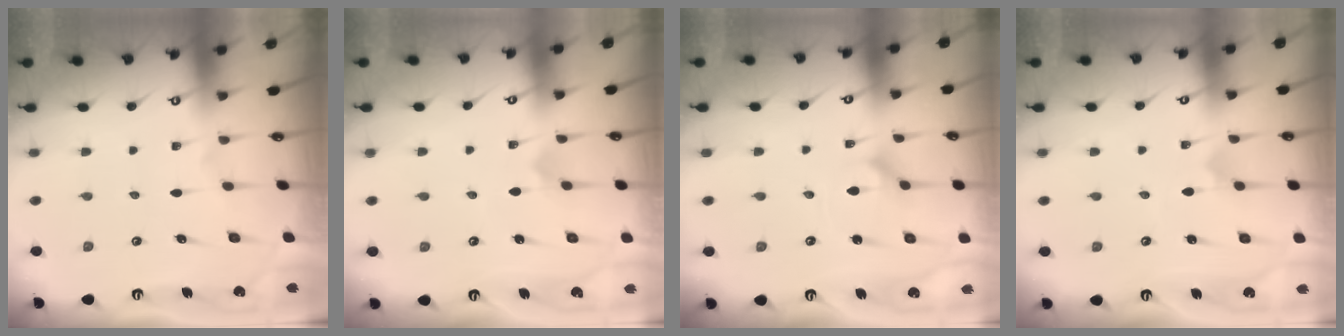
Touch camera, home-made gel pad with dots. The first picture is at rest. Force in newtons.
{"total": 2.7, "press": 2.7, "slide": 0.3}
{"total": 2.8, "press": 2.8, "slide": 0.3}
{"total": 2.4, "press": 2.4, "slide": 0.2}